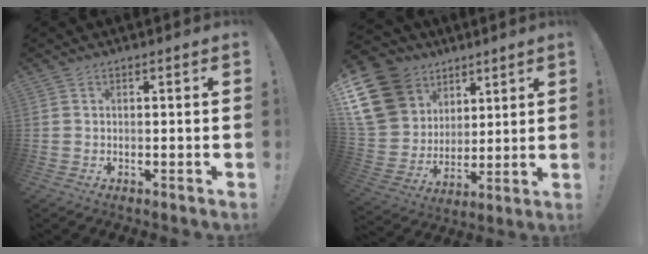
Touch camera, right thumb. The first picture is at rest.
{"total": 19.6, "force": [8.6, 15.6, 8.2], "torque": [-0.151, -0.042, 0.192]}